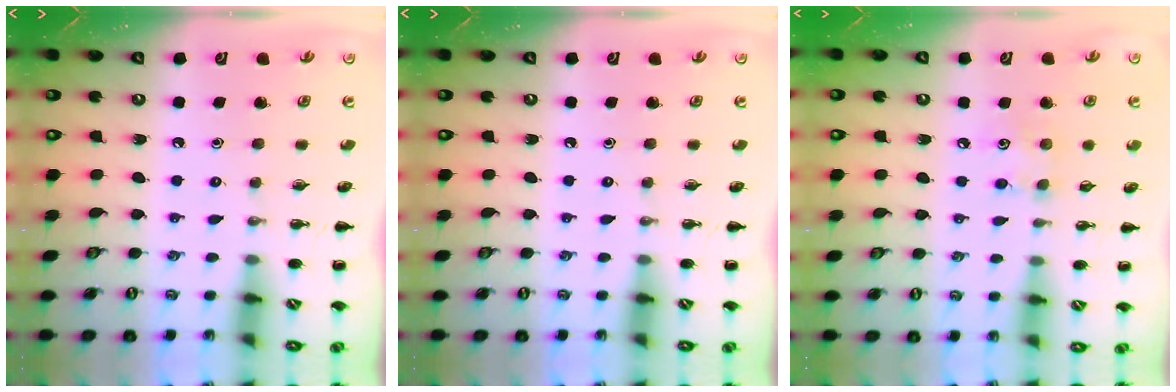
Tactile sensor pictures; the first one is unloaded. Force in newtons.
{"total": 0.0}
{"total": 6.9, "press": 6.8, "slide": 1.5}